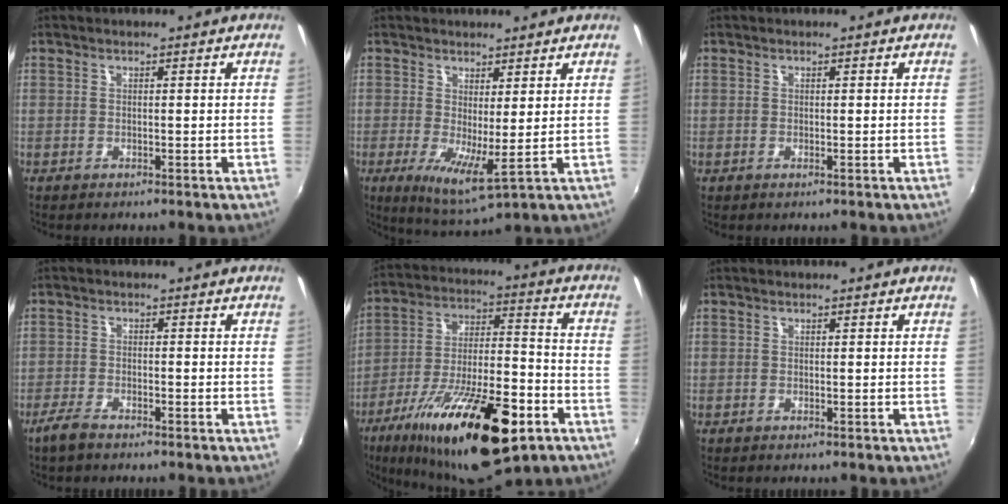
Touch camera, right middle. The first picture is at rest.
{"total": 6.5, "force": [1.0, 1.2, 6.3], "torque": [-0.106, -0.018, 0.020]}
{"total": 0.0}
{"total": 3.6, "force": [-2.8, 0.9, 2.1], "torque": [-0.061, -0.004, -0.056]}
{"total": 26.3, "force": [-14.6, 8.7, 20.1], "torque": [-0.349, -0.038, -0.226]}
{"total": 0.0}